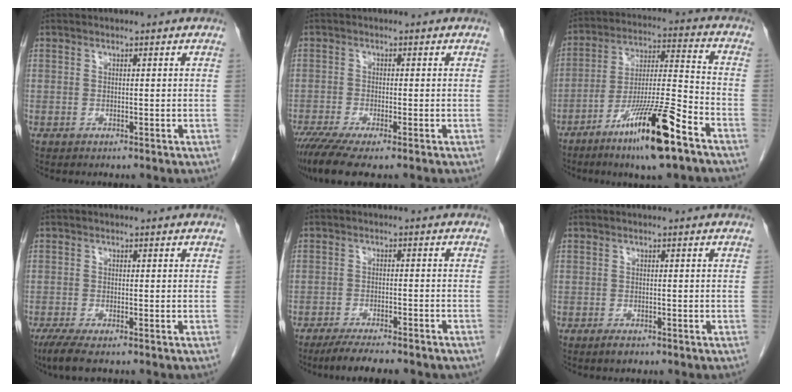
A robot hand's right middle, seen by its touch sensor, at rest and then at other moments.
{"total": 6.8, "force": [-4.8, 0.7, 4.7], "torque": [-0.078, -0.017, -0.084]}
{"total": 15.5, "force": [-9.2, 0.8, 12.4], "torque": [-0.229, -0.025, -0.164]}
{"total": 4.0, "force": [-2.8, 0.7, 2.8], "torque": [-0.055, -0.013, -0.047]}
{"total": 8.9, "force": [-7.4, 1.3, 4.8], "torque": [-0.068, -0.015, -0.107]}
{"total": 1.4, "force": [-1.1, 0.5, 0.8], "torque": [-0.017, -0.001, -0.014]}